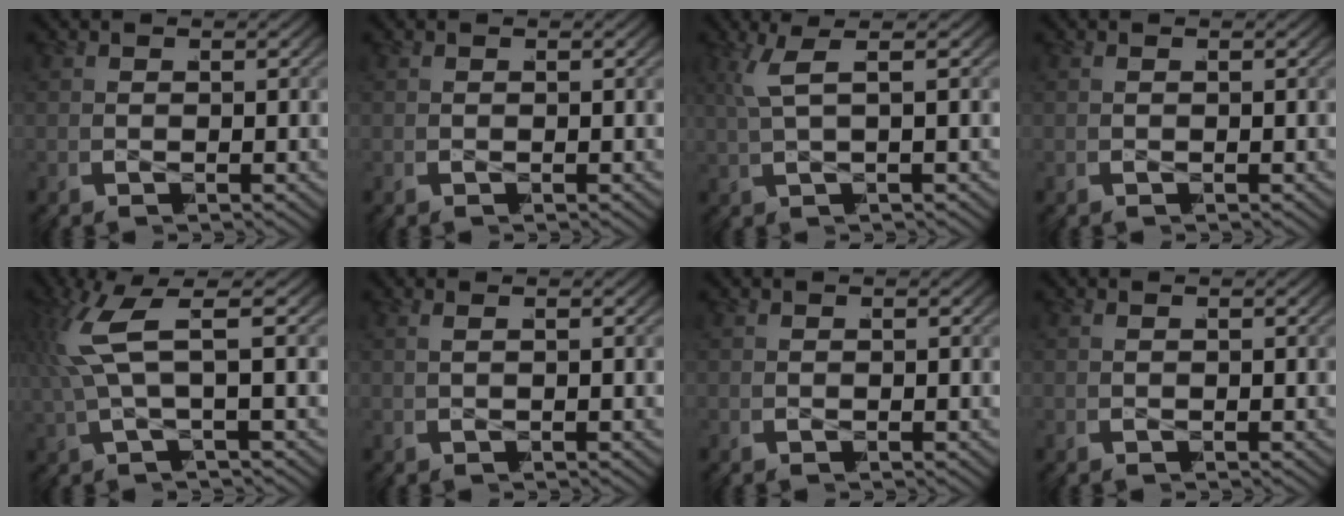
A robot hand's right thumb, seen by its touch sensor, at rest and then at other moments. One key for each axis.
{"total": 0.0}
{"total": 3.1, "fx": 1.4, "fy": 0.3, "fz": 2.7, "tx": -0.054, "ty": 0.014, "tz": 0.024}
{"total": 0.0}
{"total": 6.3, "fx": 1.6, "fy": 2.3, "fz": 5.7, "tx": -0.111, "ty": 0.021, "tz": 0.019}
{"total": 0.7, "fx": 0.2, "fy": -0.6, "fz": 0.3, "tx": 0.000, "ty": 0.010, "tz": 0.000}
{"total": 0.0}
{"total": 0.0}